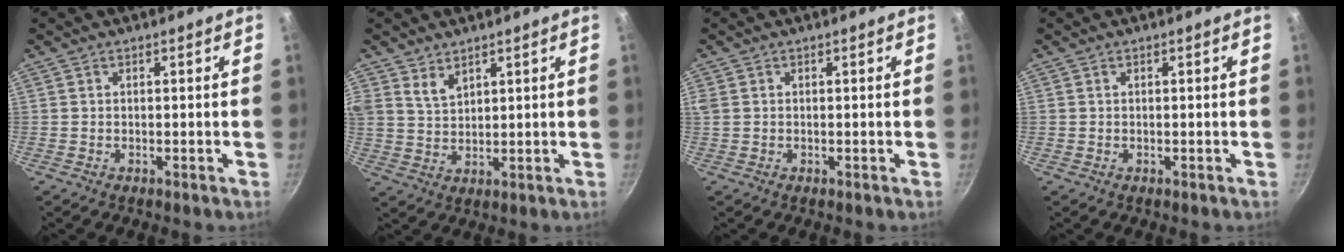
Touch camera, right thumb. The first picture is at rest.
{"total": 3.9, "force": [2.9, 2.1, 1.6], "torque": [-0.017, -0.024, 0.063]}
{"total": 1.8, "force": [0.3, 1.4, 1.0], "torque": [-0.037, 0.007, 0.011]}
{"total": 0.0}